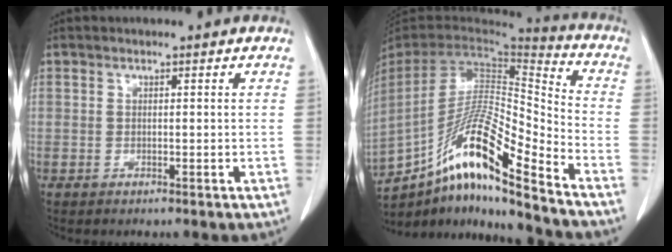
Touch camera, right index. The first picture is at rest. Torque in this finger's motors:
{"motor_torque": [1.21, -0.93, 0.68, 0.18]}